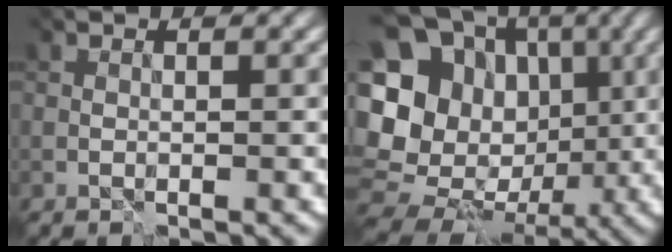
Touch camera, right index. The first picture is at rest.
{"total": 18.8, "force": [2.7, 16.8, 8.2], "torque": [-0.191, 0.036, 0.034]}